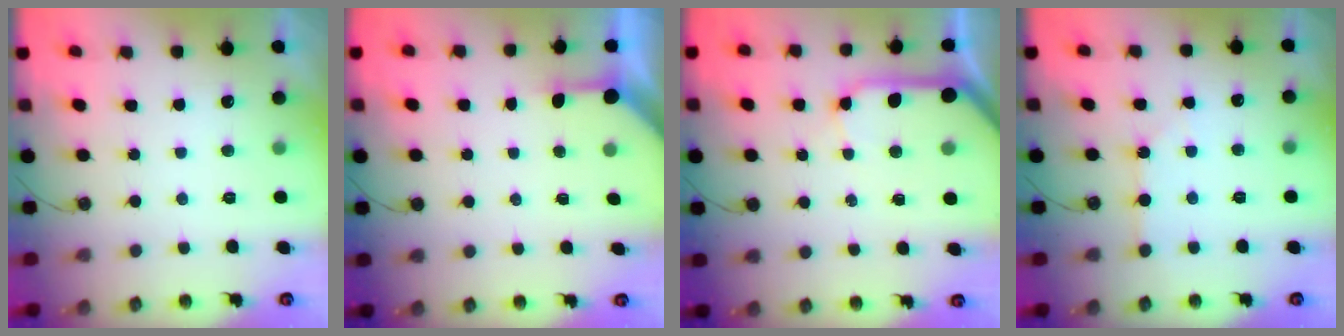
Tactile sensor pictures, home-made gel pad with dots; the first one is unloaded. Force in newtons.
{"total": 2.7, "press": 2.6, "slide": 0.3}
{"total": 11.7, "press": 11.6, "slide": 1.6}
{"total": 1.9, "press": 1.8, "slide": 0.4}